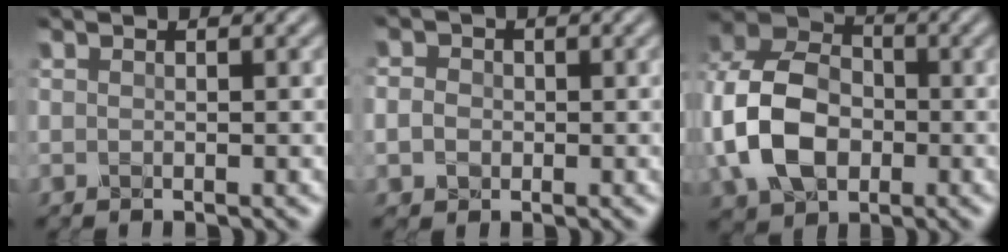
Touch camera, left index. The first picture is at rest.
{"total": 4.0, "force": [0.3, 3.6, 1.7], "torque": [-0.023, 0.025, -0.020]}
{"total": 10.3, "force": [-1.7, 7.5, 6.8], "torque": [-0.170, 0.000, -0.042]}